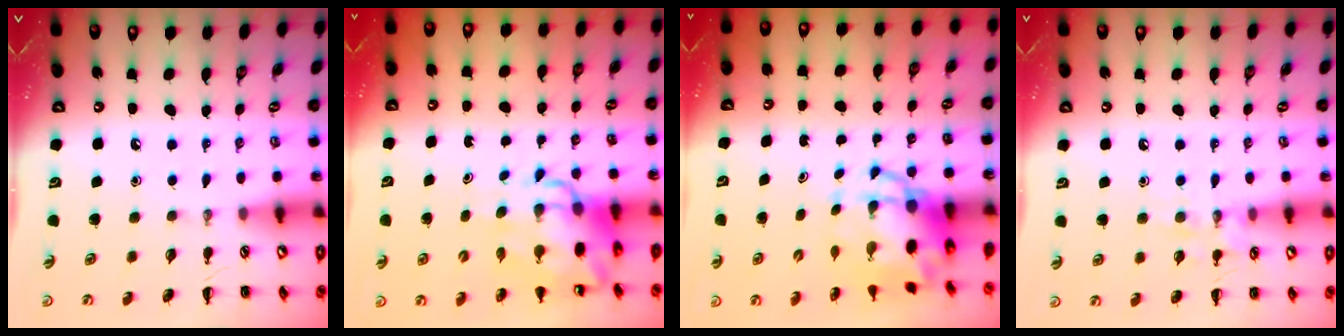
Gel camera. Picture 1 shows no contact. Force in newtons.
{"total": 10.6, "press": 10.2, "slide": 2.9}
{"total": 6.4, "press": 6.1, "slide": 1.9}
{"total": 8.2, "press": 8.1, "slide": 0.8}